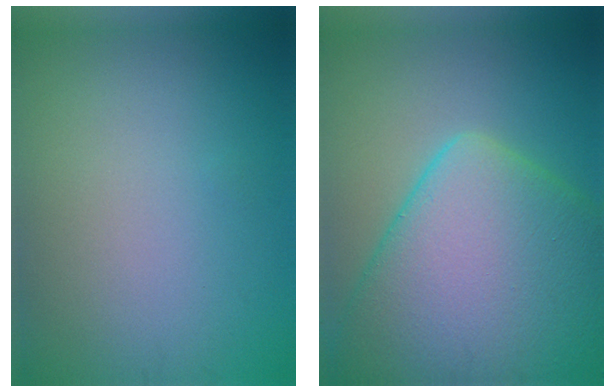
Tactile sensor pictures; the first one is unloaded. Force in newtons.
{"total": 14.7, "press": 14.7, "slide": 0.5}